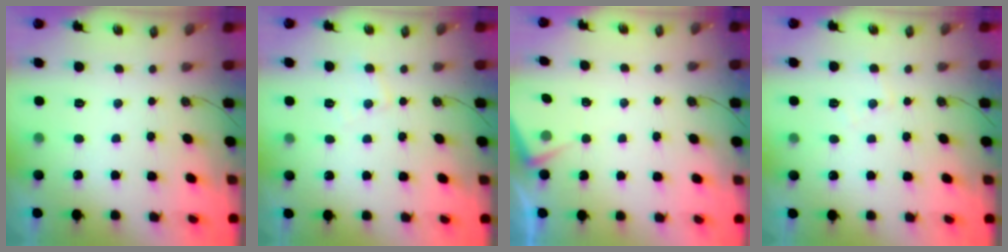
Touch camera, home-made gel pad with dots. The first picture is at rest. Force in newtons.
{"total": 4.9, "press": 4.9, "slide": 0.4}
{"total": 3.9, "press": 3.8, "slide": 0.6}
{"total": 4.6, "press": 4.6, "slide": 0.7}